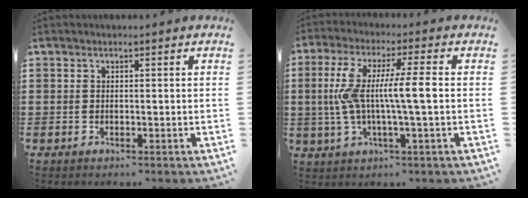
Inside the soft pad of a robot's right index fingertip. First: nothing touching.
{"total": 9.4, "force": [-0.3, 0.9, 9.3], "torque": [-0.183, -0.003, -0.015]}